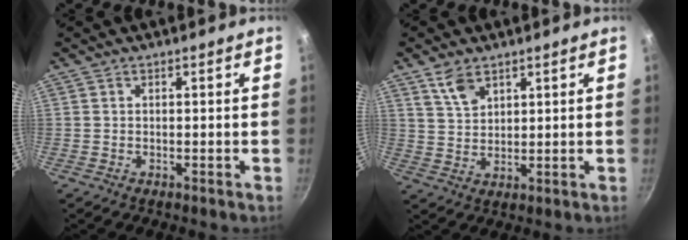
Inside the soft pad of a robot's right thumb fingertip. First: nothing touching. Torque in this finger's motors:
{"motor_torque": [-0.87, 1.08, 0.04, 0.13, 0.22]}